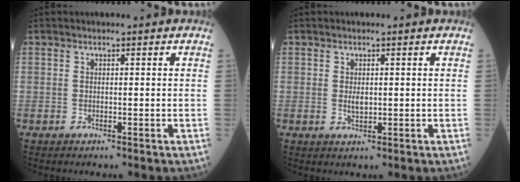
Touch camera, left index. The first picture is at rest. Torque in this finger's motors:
{"motor_torque": [0.74, -0.03, 0.24, 0.04]}